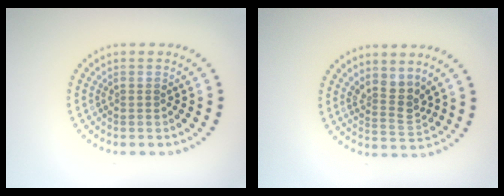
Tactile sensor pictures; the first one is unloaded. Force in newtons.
{"total": 2.6, "press": 1.9, "slide": 1.7}